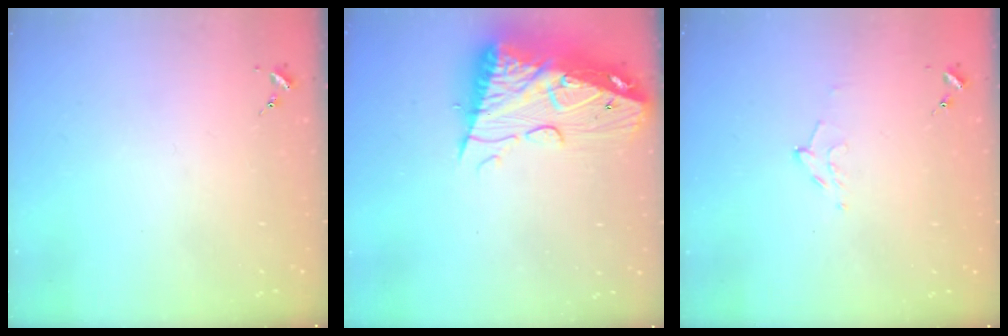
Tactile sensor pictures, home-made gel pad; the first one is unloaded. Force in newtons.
{"total": 18.4, "press": 18.3, "slide": 1.5}
{"total": 6.5, "press": 6.4, "slide": 0.8}